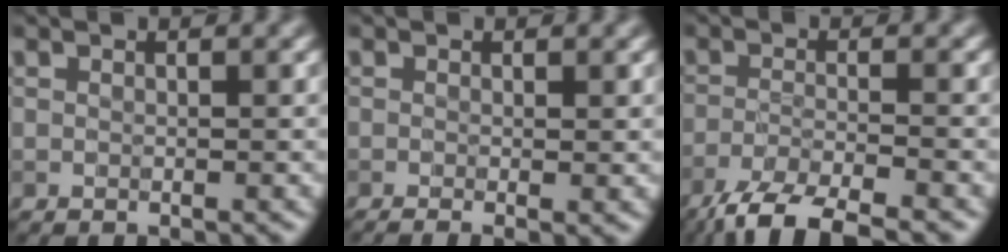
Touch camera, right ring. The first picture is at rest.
{"total": 2.5, "force": [-0.5, 0.9, 2.3], "torque": [-0.028, -0.007, -0.008]}
{"total": 6.0, "force": [-4.7, 1.1, 3.6], "torque": [-0.059, -0.006, -0.095]}